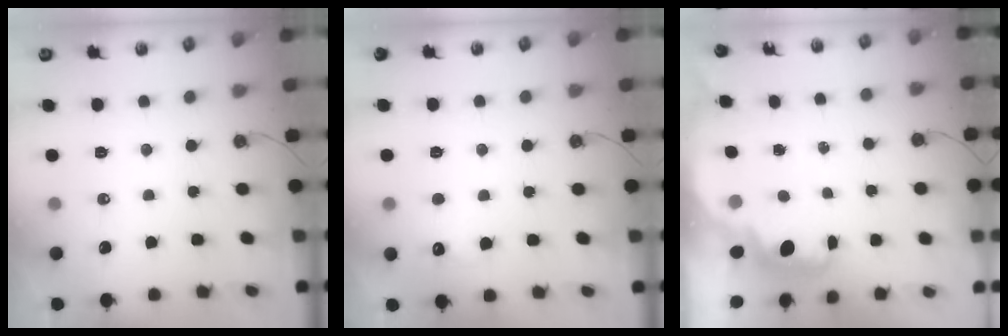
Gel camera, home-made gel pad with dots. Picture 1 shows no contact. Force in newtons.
{"total": 5.7, "press": 5.5, "slide": 1.3}
{"total": 2.2, "press": 2.1, "slide": 0.6}